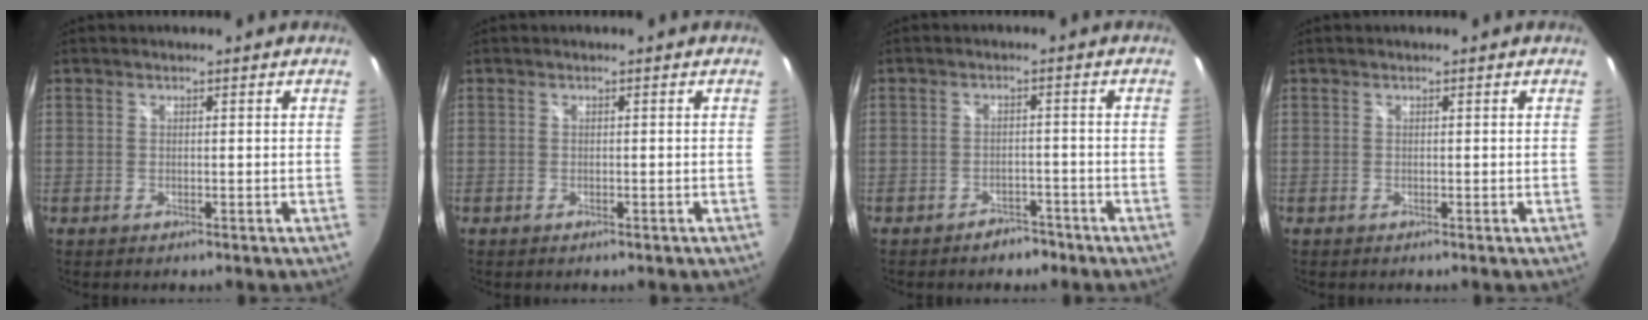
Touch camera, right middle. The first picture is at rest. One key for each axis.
{"total": 1.0, "fx": -0.6, "fy": 0.4, "fz": 0.6, "tx": -0.008, "ty": -0.002, "tz": -0.008}
{"total": 3.9, "fx": -3.1, "fy": 2.2, "fz": 1.0, "tx": -0.021, "ty": 0.011, "tz": -0.038}
{"total": 0.0}